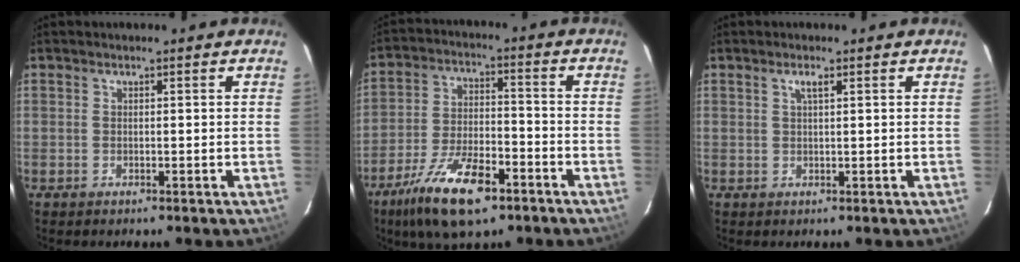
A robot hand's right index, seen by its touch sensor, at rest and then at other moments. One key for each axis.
{"total": 15.1, "fx": -9.5, "fy": 5.8, "fz": 10.2, "tx": -0.215, "ty": -0.021, "tz": -0.168}
{"total": 1.4, "fx": 0.7, "fy": 0.2, "fz": 1.1, "tx": -0.021, "ty": 0.003, "tz": 0.011}